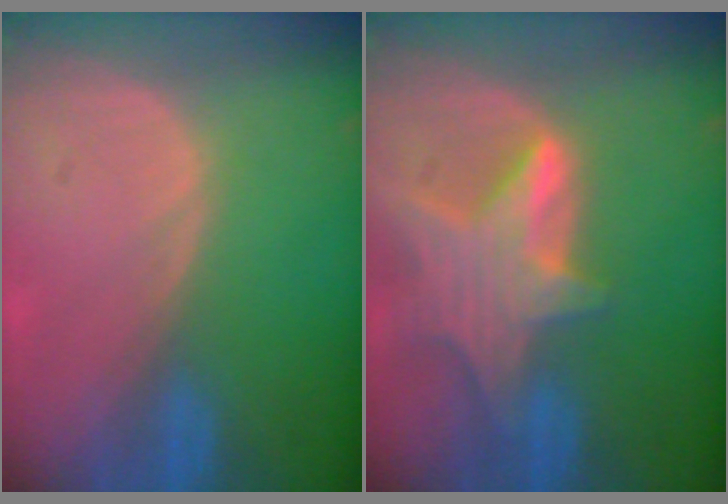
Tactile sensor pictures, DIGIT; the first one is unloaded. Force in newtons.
{"total": 8.0, "press": 7.2, "slide": 3.5}